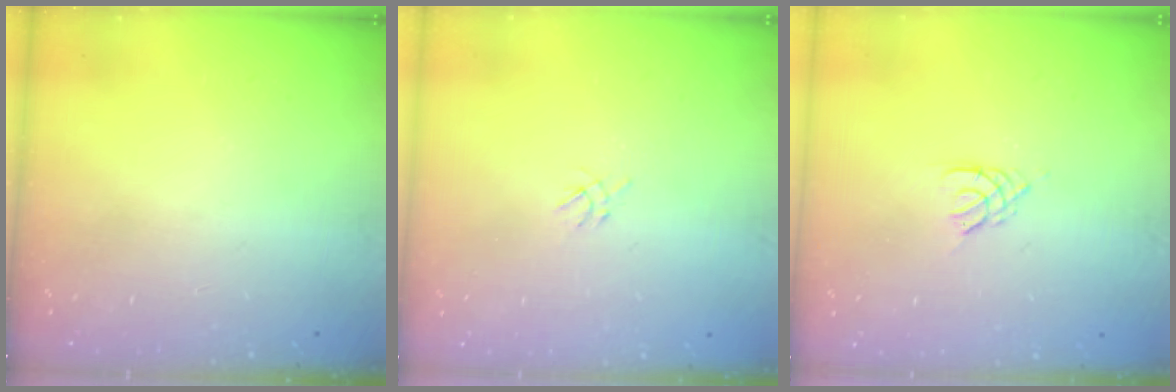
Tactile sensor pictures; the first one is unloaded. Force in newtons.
{"total": 2.2, "press": 2.2, "slide": 0.5}
{"total": 2.6, "press": 2.5, "slide": 0.5}